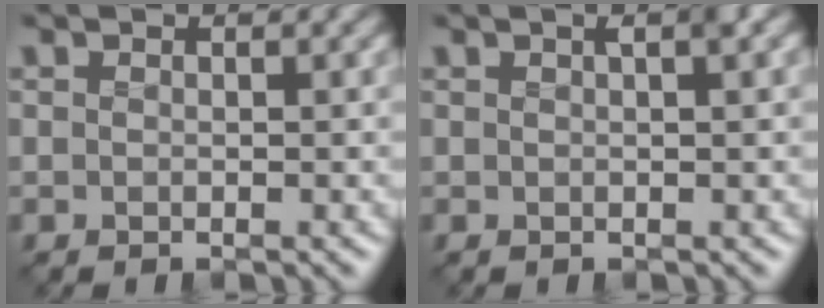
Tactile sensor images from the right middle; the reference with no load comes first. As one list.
[{"total": 1.6, "force": [0.5, 0.2, 1.5], "torque": [-0.019, 0.004, 0.005]}]